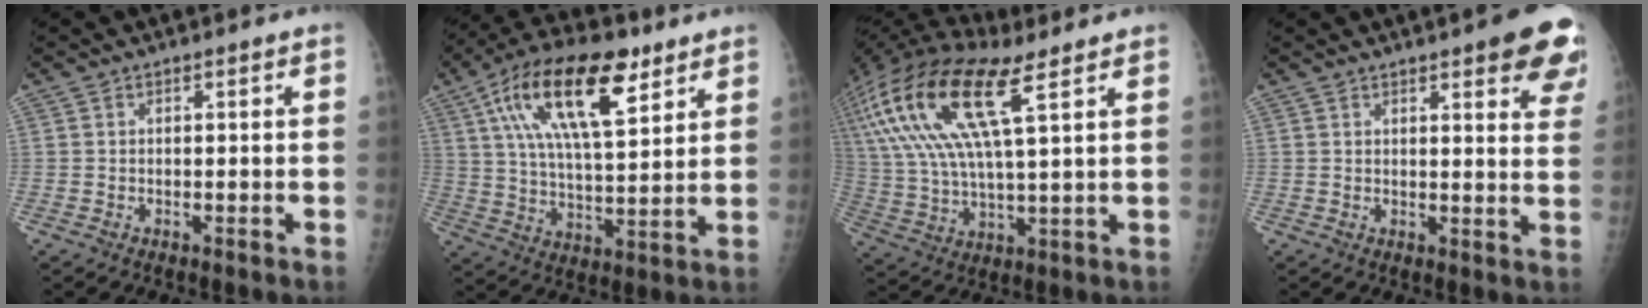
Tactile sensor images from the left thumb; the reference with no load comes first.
{"total": 20.0, "force": [9.4, 8.2, 15.6], "torque": [-0.257, -0.016, 0.164]}
{"total": 22.3, "force": [9.5, 6.7, 19.0], "torque": [-0.412, 0.011, 0.174]}
{"total": 11.5, "force": [6.9, 3.1, 8.7], "torque": [-0.070, -0.026, 0.073]}